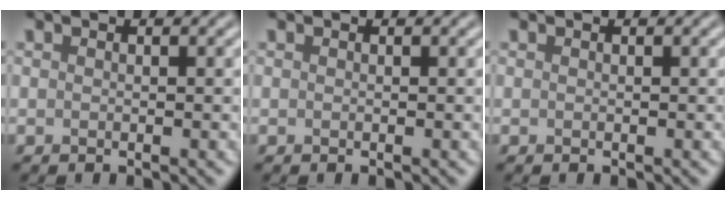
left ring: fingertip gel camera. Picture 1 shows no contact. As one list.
[{"total": 0.0}, {"total": 0.0}]